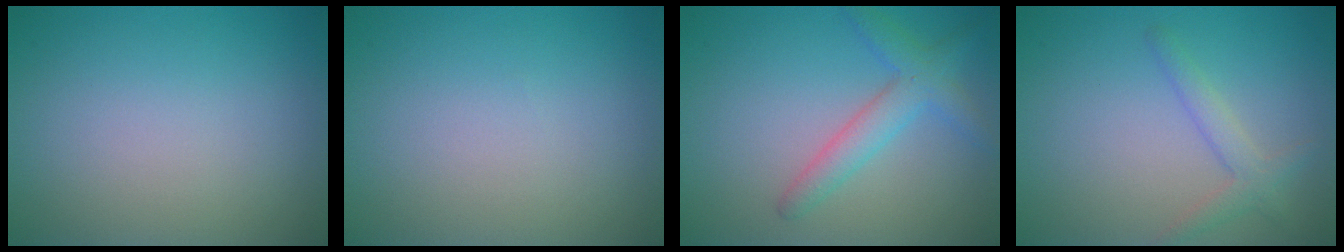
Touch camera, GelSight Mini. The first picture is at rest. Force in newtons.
{"total": 0.0}
{"total": 3.2, "press": 3.2, "slide": 0.1}
{"total": 2.0, "press": 2.0, "slide": 0.1}